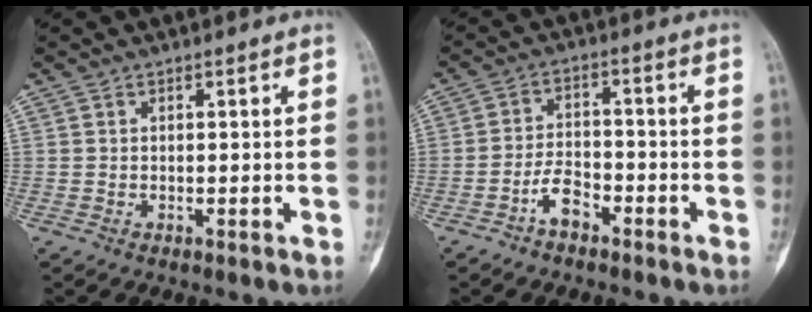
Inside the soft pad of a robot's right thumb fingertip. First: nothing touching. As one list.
[{"total": 5.4, "force": [-3.4, 2.8, 3.1], "torque": [-0.044, 0.030, -0.066]}]